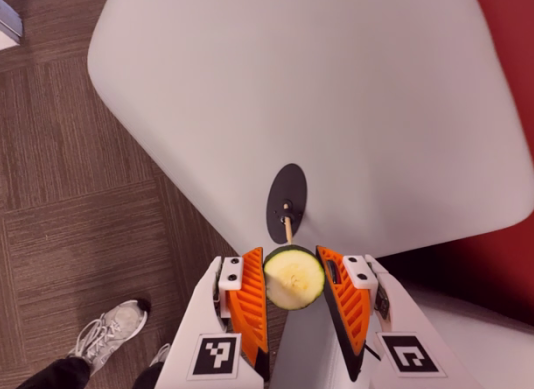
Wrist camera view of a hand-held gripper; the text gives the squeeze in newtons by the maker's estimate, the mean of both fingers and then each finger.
{"total": 11.4, "left": 11.9, "right": 11.0}